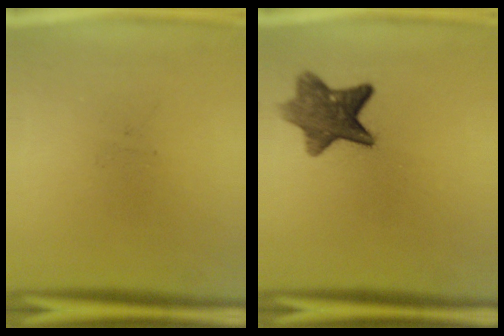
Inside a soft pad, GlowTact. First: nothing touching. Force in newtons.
{"total": 8.3}